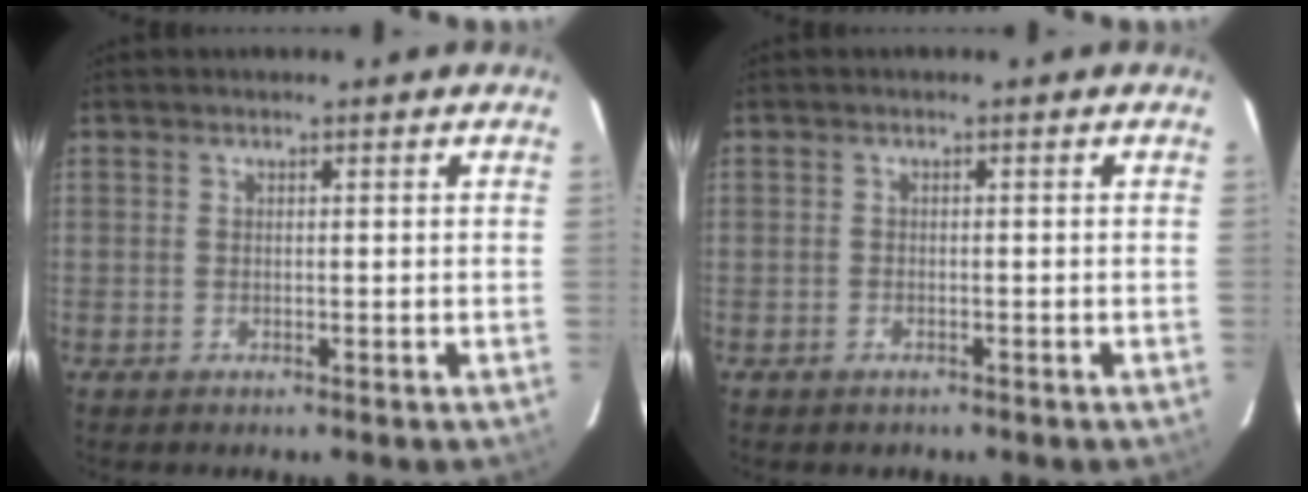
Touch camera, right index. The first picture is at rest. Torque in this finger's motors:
{"motor_torque": [0.17, -0.07, 0.00, 0.00]}